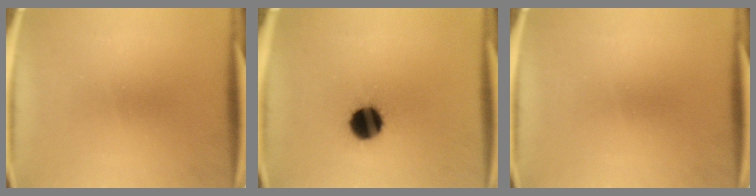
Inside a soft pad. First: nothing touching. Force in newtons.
{"total": 10.9}
{"total": 0.0}